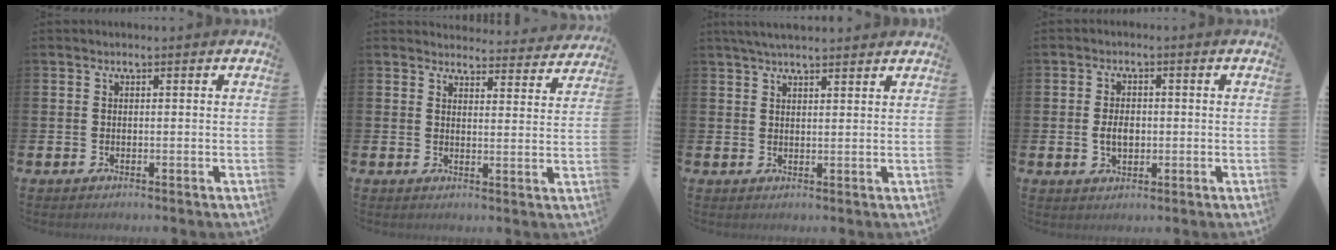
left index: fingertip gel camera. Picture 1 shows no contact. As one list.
[{"total": 3.8, "force": [3.8, 0.6, 0.1], "torque": [-0.002, -0.031, 0.064]}, {"total": 3.7, "force": [3.4, 0.5, 1.5], "torque": [-0.034, -0.003, 0.061]}, {"total": 3.2, "force": [-0.1, 2.1, 2.4], "torque": [-0.027, -0.001, -0.008]}]